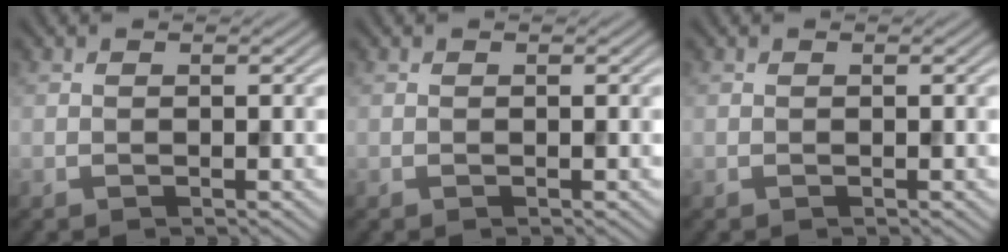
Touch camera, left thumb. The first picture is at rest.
{"total": 0.0}
{"total": 0.0}